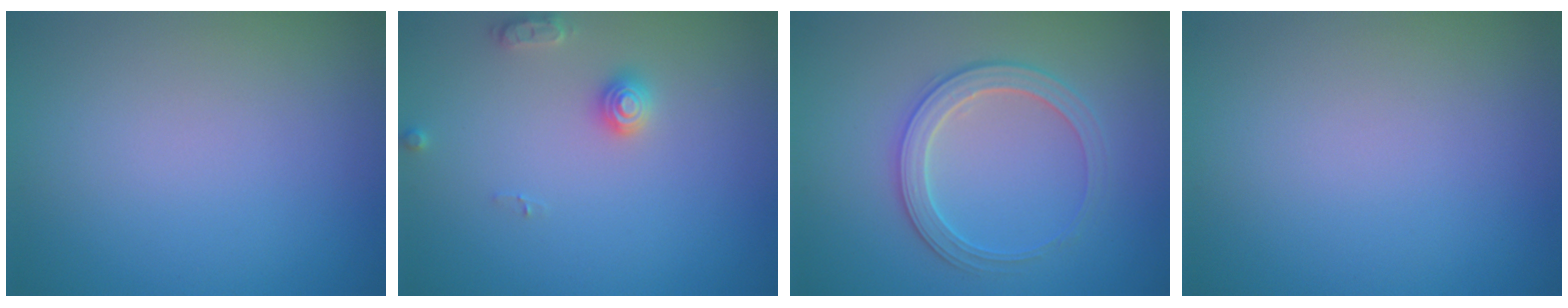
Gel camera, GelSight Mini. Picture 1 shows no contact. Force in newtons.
{"total": 2.0, "press": 2.0, "slide": 0.3}
{"total": 2.8, "press": 2.8, "slide": 0.3}
{"total": 0.0}